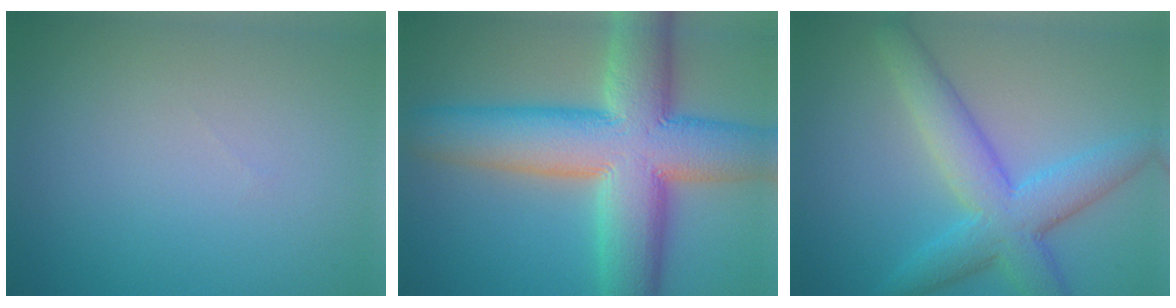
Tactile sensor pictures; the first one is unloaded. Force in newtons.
{"total": 13.4, "press": 13.4, "slide": 0.4}
{"total": 6.4, "press": 6.4, "slide": 0.1}